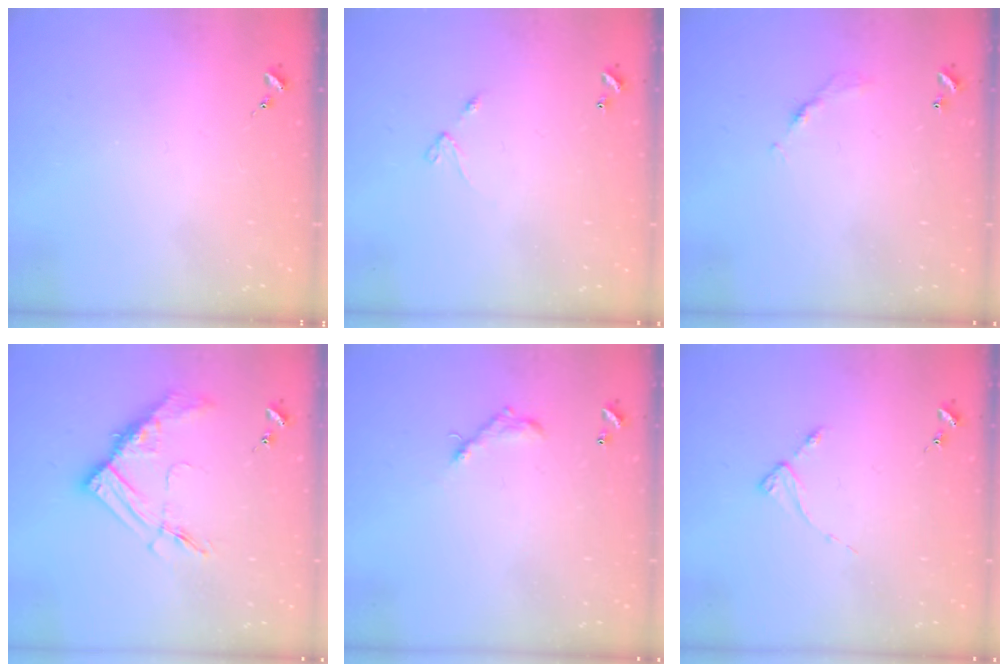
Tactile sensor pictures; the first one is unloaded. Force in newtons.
{"total": 4.2, "press": 4.2, "slide": 0.4}
{"total": 4.4, "press": 4.3, "slide": 0.2}
{"total": 12.4, "press": 12.4, "slide": 0.9}
{"total": 5.8, "press": 5.8, "slide": 0.3}
{"total": 2.7, "press": 2.7, "slide": 0.3}